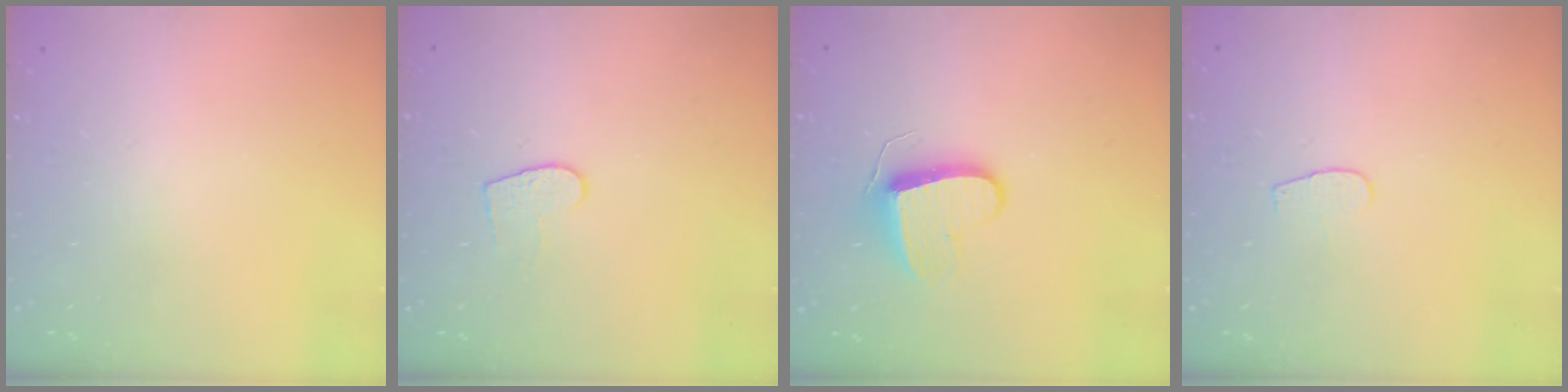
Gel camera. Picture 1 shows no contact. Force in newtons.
{"total": 6.7, "press": 6.7, "slide": 0.4}
{"total": 9.2, "press": 9.2, "slide": 0.4}
{"total": 3.2, "press": 3.2, "slide": 0.3}